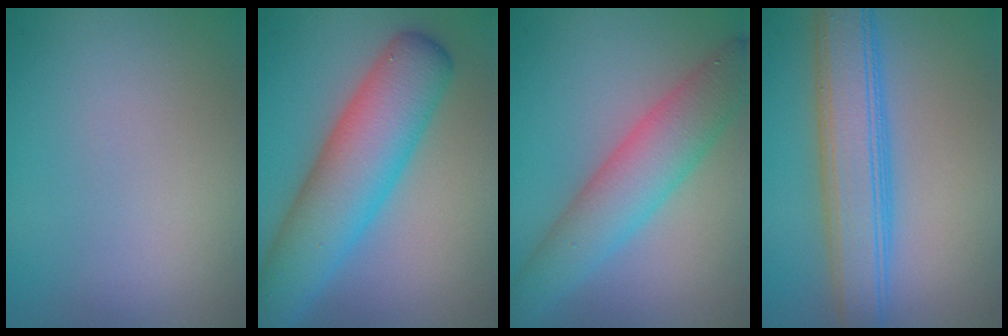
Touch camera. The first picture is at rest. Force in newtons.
{"total": 8.5, "press": 8.5, "slide": 0.2}
{"total": 6.0, "press": 6.0, "slide": 0.1}
{"total": 6.3, "press": 6.2, "slide": 0.3}